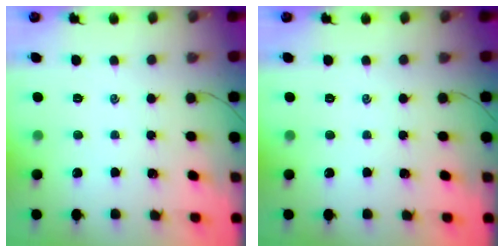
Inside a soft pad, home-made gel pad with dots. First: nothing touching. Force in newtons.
{"total": 0.0}